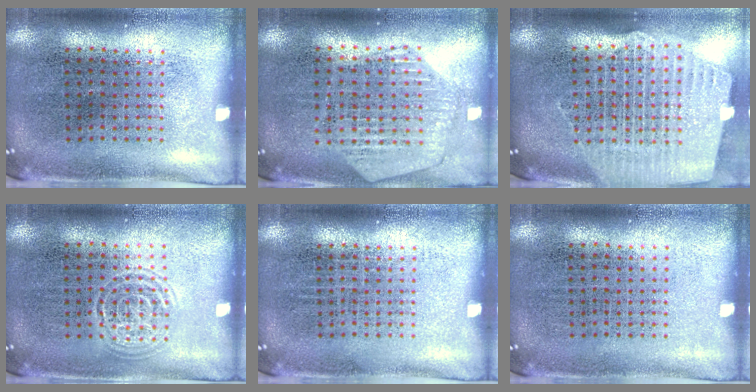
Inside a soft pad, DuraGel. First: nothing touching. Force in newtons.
{"total": 1.2, "press": 1.2, "slide": 0.1}
{"total": 2.5, "press": 2.2, "slide": 1.3}
{"total": 1.5, "press": 1.5, "slide": 0.1}
{"total": 0.0}
{"total": 0.0}